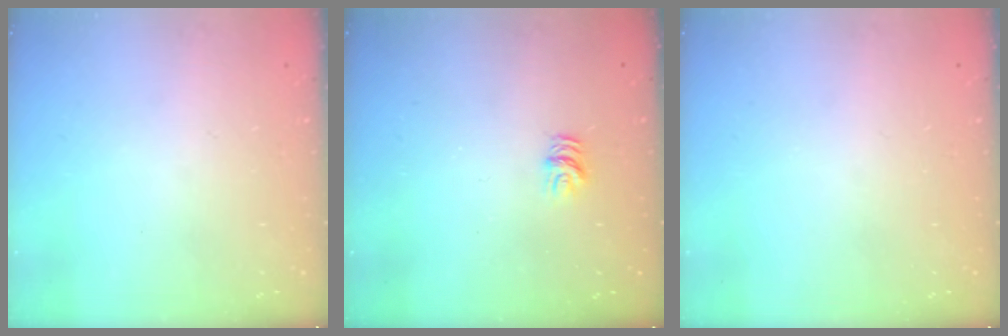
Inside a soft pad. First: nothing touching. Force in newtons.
{"total": 5.3, "press": 5.3, "slide": 0.3}
{"total": 0.0}